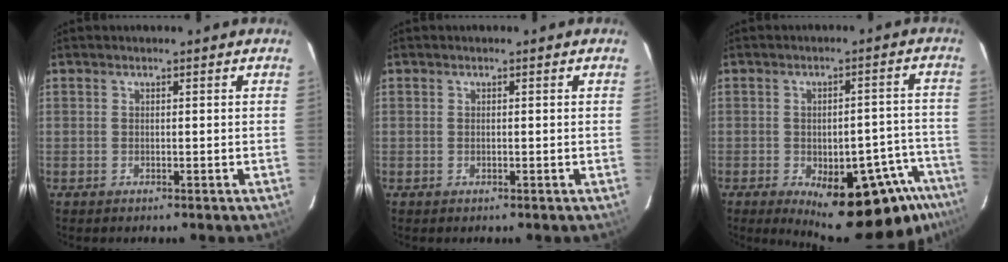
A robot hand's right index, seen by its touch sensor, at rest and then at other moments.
{"total": 0.0}
{"total": 21.1, "force": [-13.8, 8.2, 13.7], "torque": [-0.151, 0.000, -0.159]}